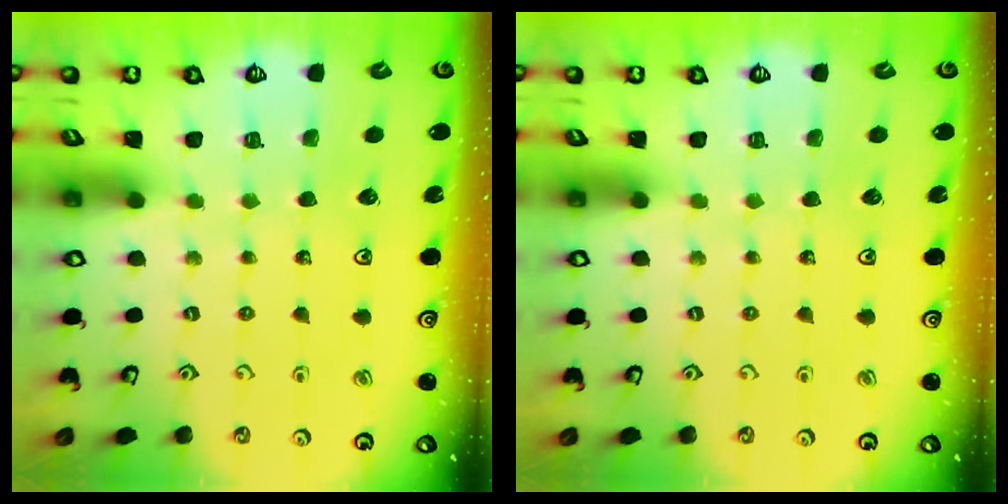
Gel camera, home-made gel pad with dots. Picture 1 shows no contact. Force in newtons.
{"total": 0.0}